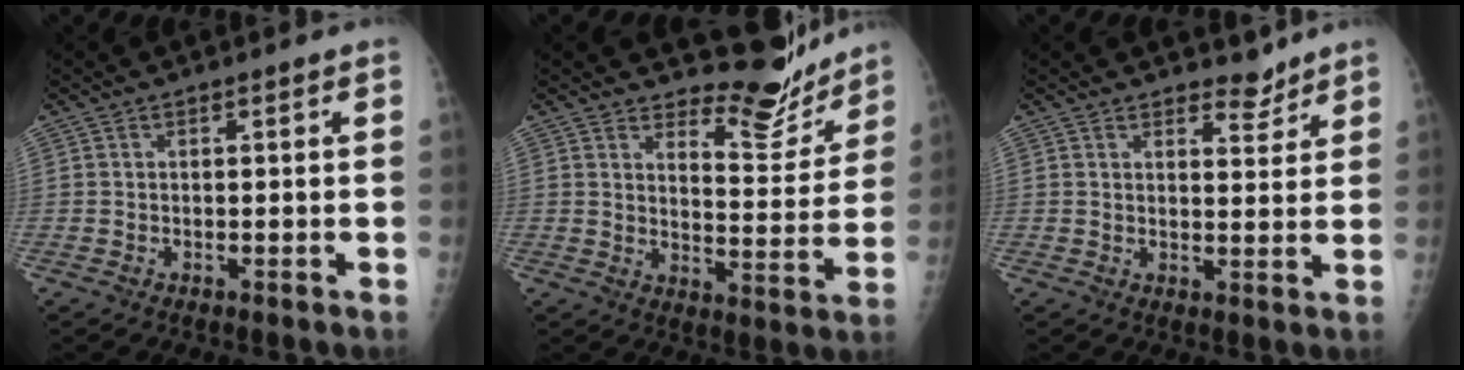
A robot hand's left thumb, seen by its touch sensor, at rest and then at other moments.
{"total": 9.8, "force": [9.1, 3.0, 1.9], "torque": [0.005, -0.091, 0.129]}
{"total": 3.5, "force": [3.1, 1.4, 0.7], "torque": [0.010, -0.025, 0.046]}